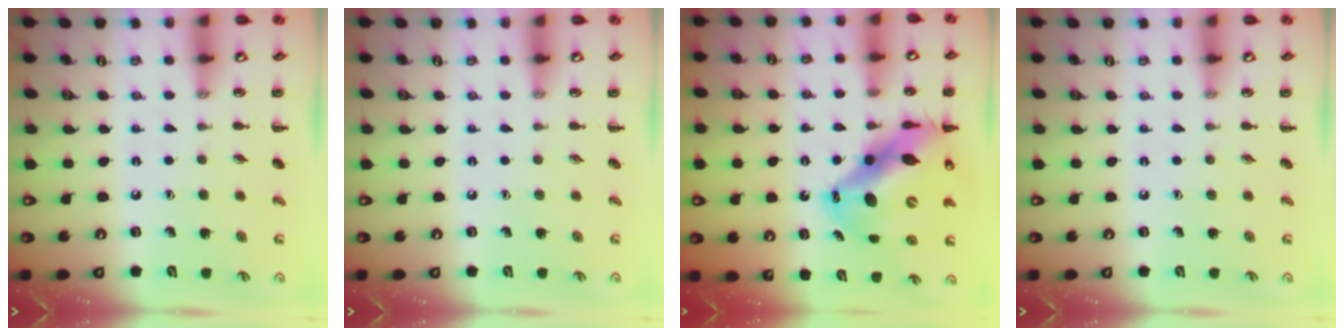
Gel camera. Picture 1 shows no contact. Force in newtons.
{"total": 0.0}
{"total": 17.1, "press": 16.5, "slide": 4.6}
{"total": 0.0}